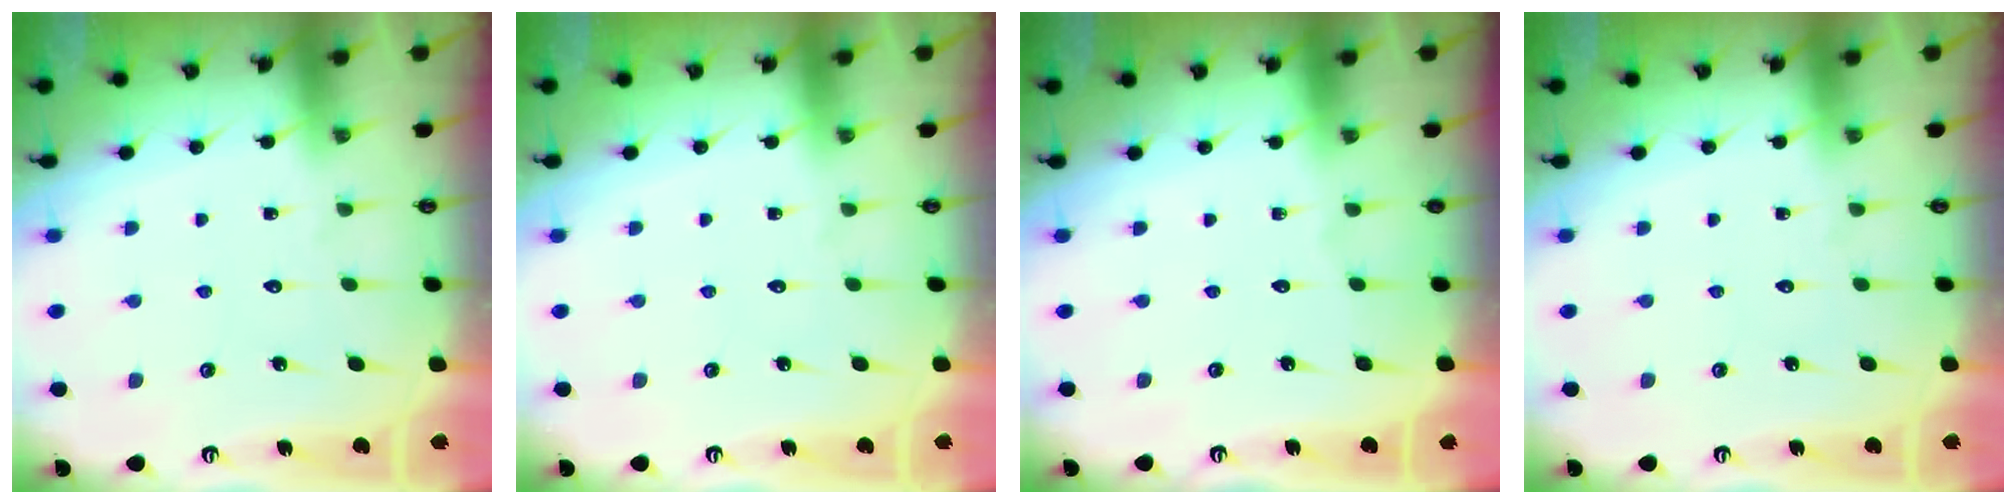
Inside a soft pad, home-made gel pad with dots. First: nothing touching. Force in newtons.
{"total": 0.0}
{"total": 0.0}
{"total": 0.0}